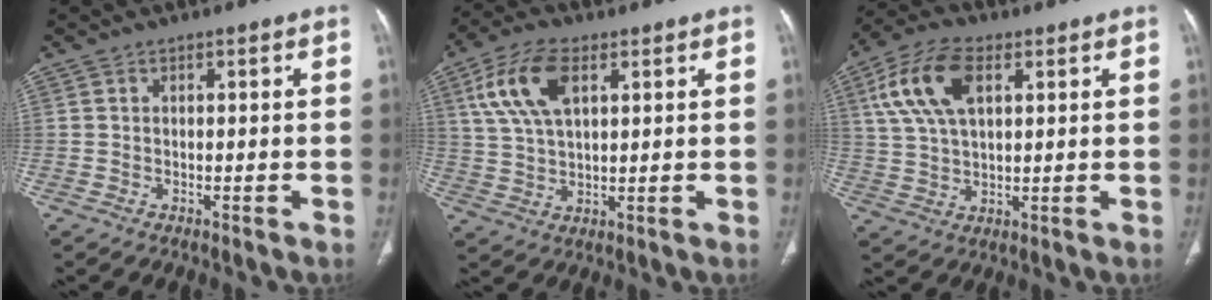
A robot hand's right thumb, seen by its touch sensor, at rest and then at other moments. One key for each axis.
{"total": 11.1, "fx": 4.4, "fy": 5.6, "fz": 8.6, "tx": -0.174, "ty": 0.001, "tz": 0.087}
{"total": 12.6, "fx": 4.5, "fy": 6.6, "fz": 9.7, "tx": -0.197, "ty": 0.007, "tz": 0.087}